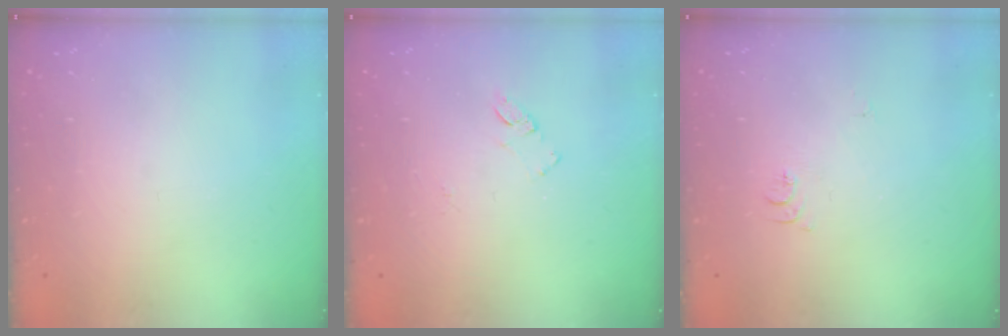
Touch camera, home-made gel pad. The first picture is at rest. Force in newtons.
{"total": 6.2, "press": 6.2, "slide": 0.5}
{"total": 5.2, "press": 5.1, "slide": 0.6}